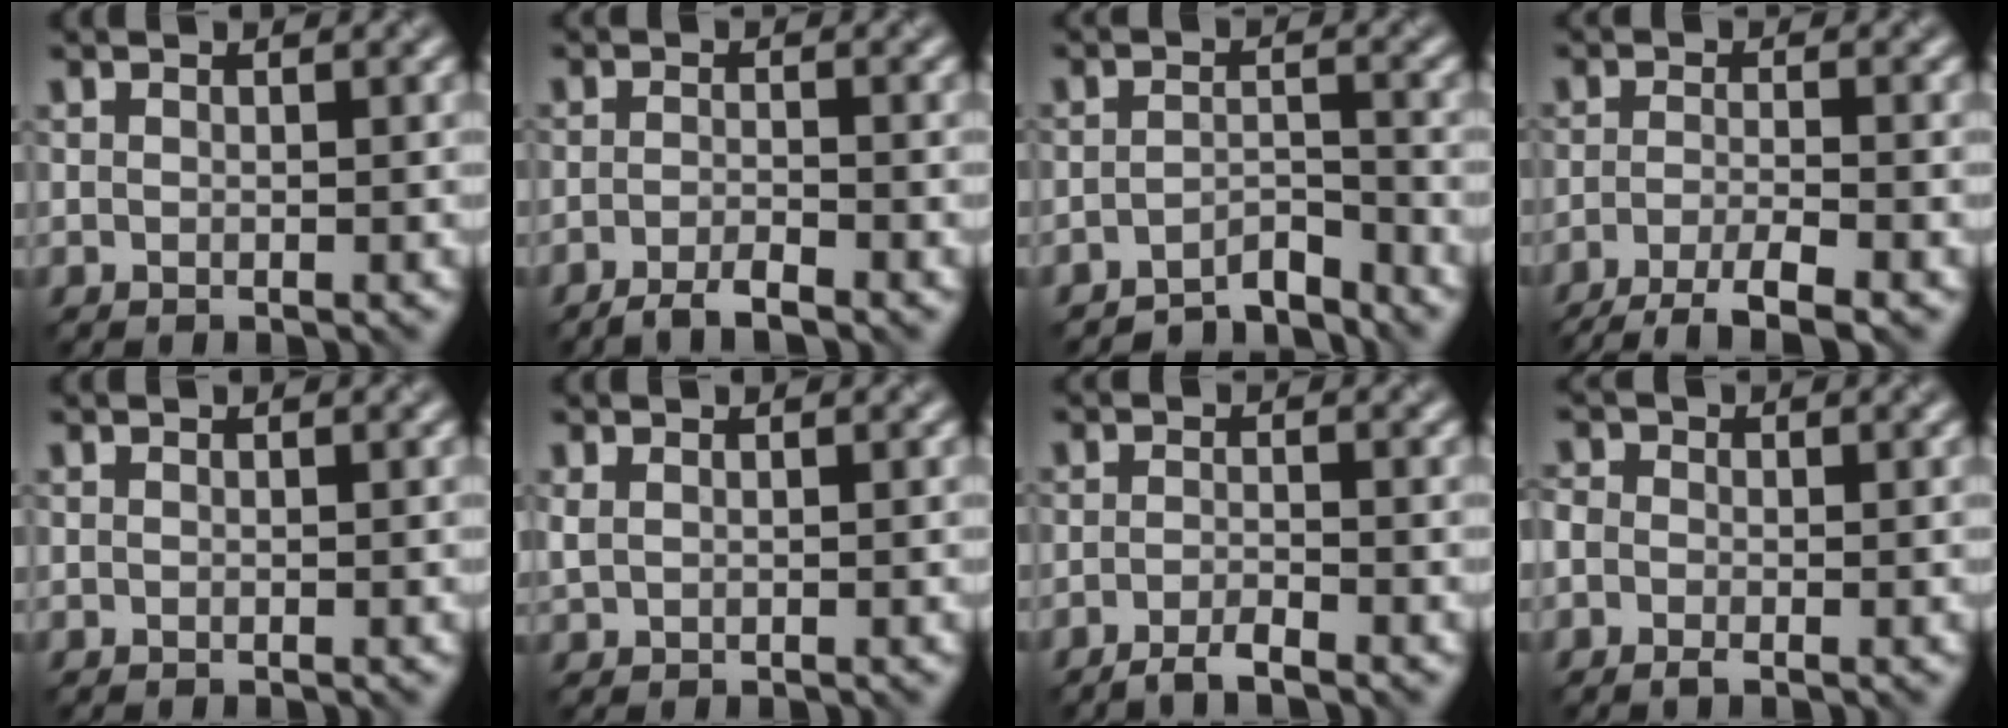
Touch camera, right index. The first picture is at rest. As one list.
[{"total": 2.4, "force": [-1.8, 0.5, 1.5], "torque": [-0.024, 0.000, -0.040]}, {"total": 3.7, "force": [-3.6, 0.7, 1.0], "torque": [-0.011, 0.004, -0.067]}, {"total": 5.0, "force": [-3.5, 1.1, 3.5], "torque": [-0.056, -0.003, -0.068]}, {"total": 0.0}, {"total": 1.0, "force": [0.5, 0.6, 0.7], "torque": [-0.019, 0.001, 0.014]}, {"total": 2.1, "force": [-1.6, 0.4, 1.3], "torque": [-0.021, 0.001, -0.036]}, {"total": 1.7, "force": [-0.8, 1.2, 0.8], "torque": [-0.013, -0.004, -0.019]}]